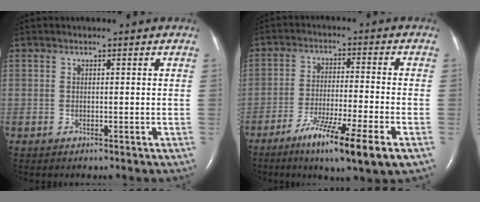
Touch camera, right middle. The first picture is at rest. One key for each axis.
{"total": 11.7, "fx": -6.7, "fy": -0.2, "fz": 9.6, "tx": -0.171, "ty": -0.032, "tz": -0.112}